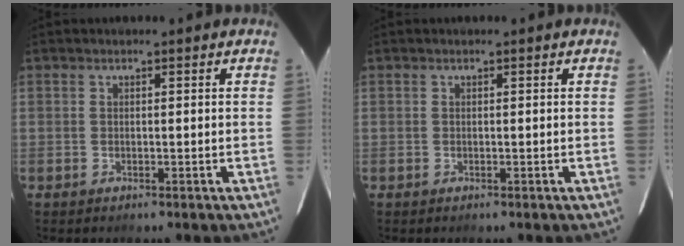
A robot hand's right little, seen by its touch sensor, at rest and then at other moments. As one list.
[{"total": 0.0}]